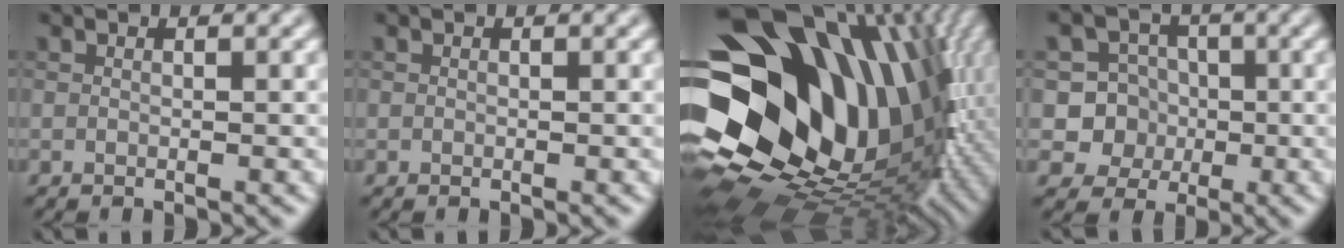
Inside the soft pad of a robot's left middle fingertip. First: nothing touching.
{"total": 0.0}
{"total": 21.3, "force": [2.6, 15.5, 14.4], "torque": [-0.256, -0.014, 0.045]}
{"total": 6.4, "force": [-0.6, 6.2, 1.4], "torque": [-0.016, 0.028, -0.031]}